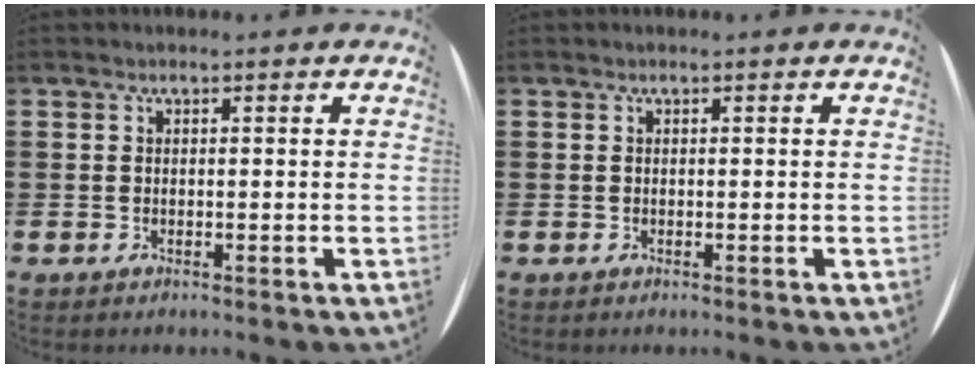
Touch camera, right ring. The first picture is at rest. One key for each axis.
{"total": 0.0}